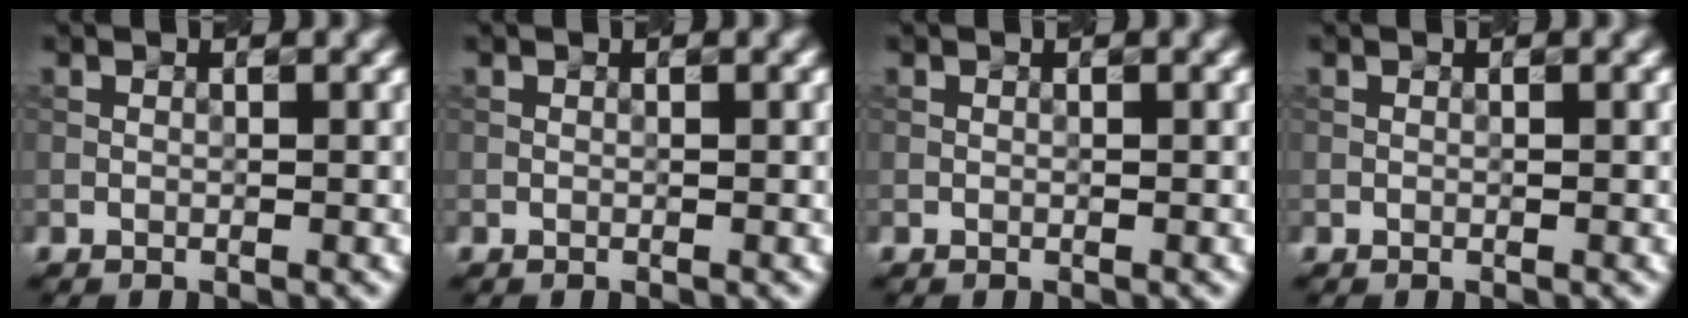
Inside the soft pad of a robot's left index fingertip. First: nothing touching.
{"total": 0.0}
{"total": 0.0}
{"total": 0.0}